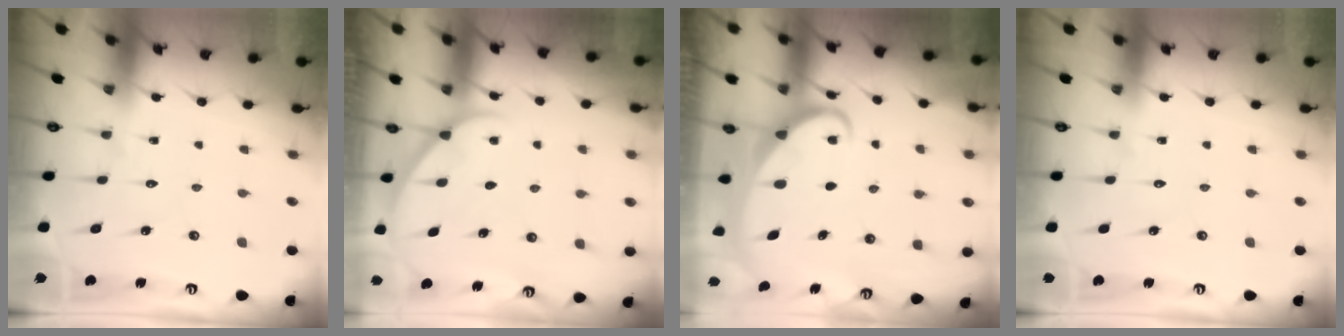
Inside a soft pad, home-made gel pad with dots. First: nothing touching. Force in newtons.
{"total": 1.4, "press": 1.3, "slide": 0.1}
{"total": 2.6, "press": 2.6, "slide": 0.4}
{"total": 0.0}